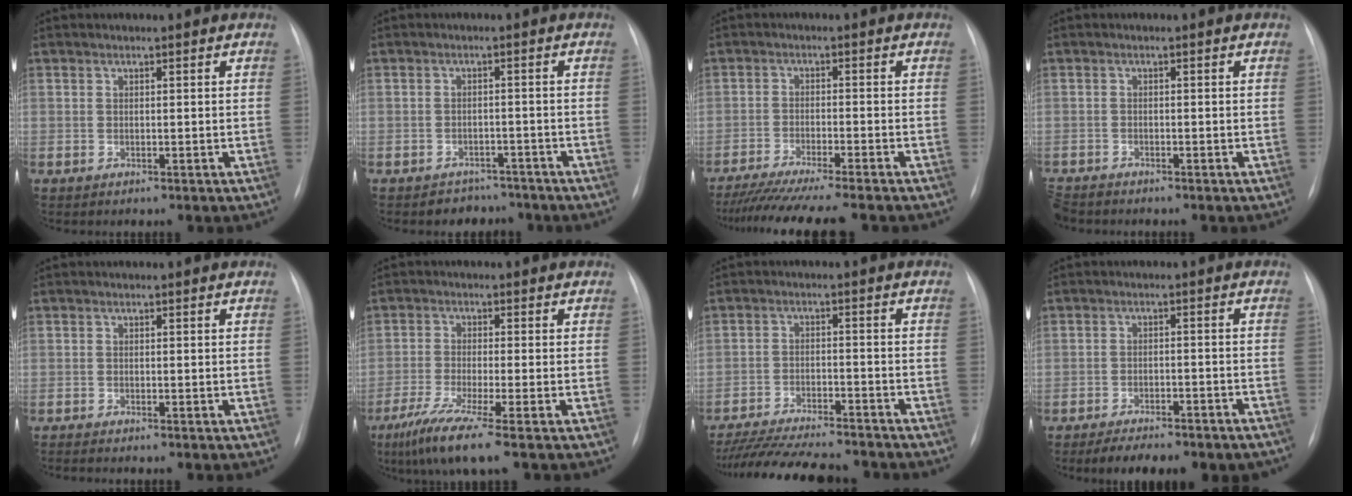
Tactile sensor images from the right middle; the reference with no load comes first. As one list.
[{"total": 4.0, "force": [-3.2, 2.3, -0.5], "torque": [0.013, 0.016, -0.045]}, {"total": 13.5, "force": [-11.8, -0.5, 6.7], "torque": [-0.086, -0.034, -0.179]}, {"total": 3.1, "force": [-2.9, 1.1, 0.4], "torque": [-0.005, -0.008, -0.053]}, {"total": 1.1, "force": [-1.0, -0.2, 0.4], "torque": [-0.008, -0.003, -0.018]}, {"total": 8.3, "force": [-5.5, -0.9, 6.2], "torque": [-0.111, -0.029, -0.100]}, {"total": 17.3, "force": [-15.5, 2.5, 7.1], "torque": [-0.141, -0.022, -0.232]}, {"total": 10.9, "force": [-9.1, 3.2, 5.2], "torque": [-0.060, 0.007, -0.120]}]